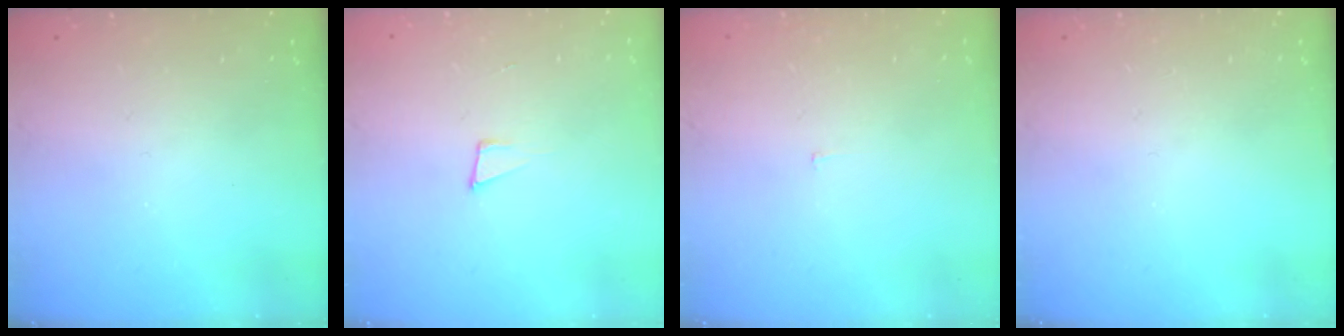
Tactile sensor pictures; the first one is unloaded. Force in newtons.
{"total": 4.8, "press": 3.6, "slide": 3.2}
{"total": 1.9, "press": 1.9, "slide": 0.1}
{"total": 0.0}